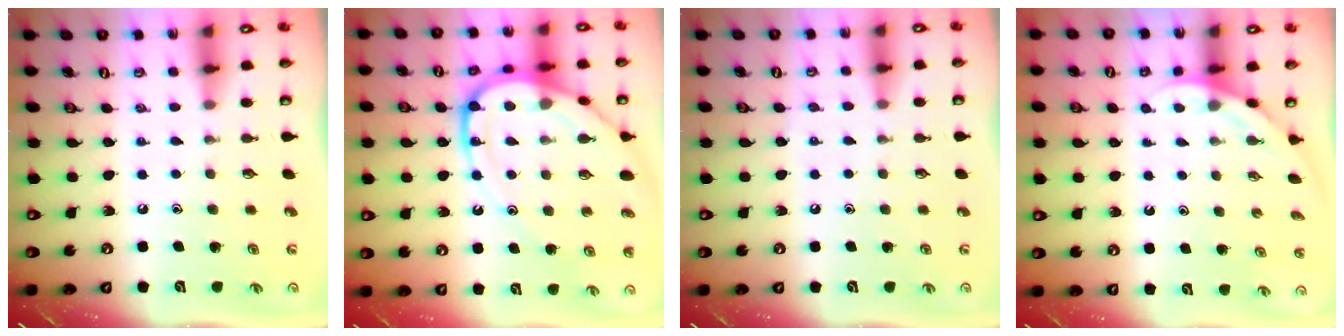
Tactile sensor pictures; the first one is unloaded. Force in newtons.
{"total": 16.5, "press": 16.4, "slide": 1.5}
{"total": 4.1, "press": 4.1, "slide": 0.4}
{"total": 2.6, "press": 2.6, "slide": 0.1}